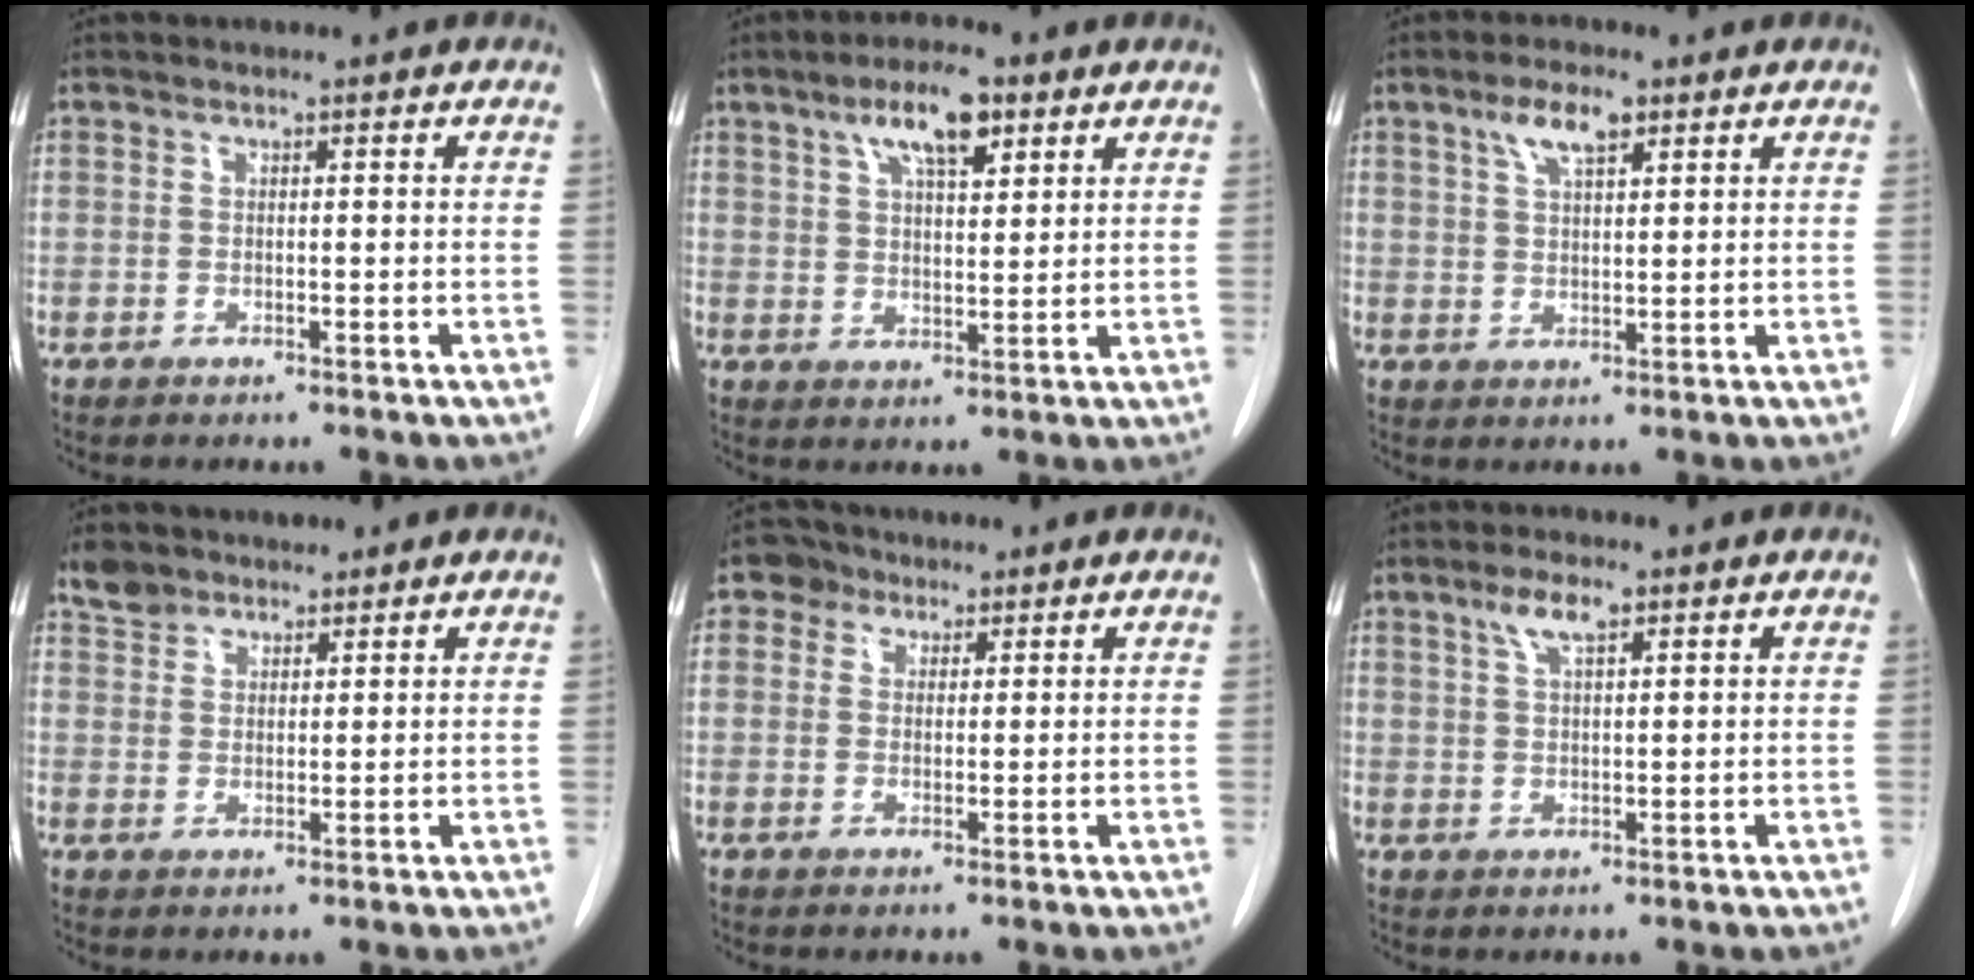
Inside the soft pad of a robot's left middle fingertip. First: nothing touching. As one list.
[{"total": 7.9, "force": [4.5, 2.2, 6.1], "torque": [-0.112, 0.011, 0.076]}, {"total": 5.0, "force": [2.9, 1.6, 3.8], "torque": [-0.077, 0.008, 0.056]}, {"total": 4.4, "force": [3.6, 2.5, 0.5], "torque": [-0.012, 0.017, 0.067]}, {"total": 3.3, "force": [1.9, 2.6, 0.4], "torque": [-0.006, 0.012, 0.028]}, {"total": 3.8, "force": [2.3, 1.1, 2.8], "torque": [-0.060, 0.008, 0.047]}]